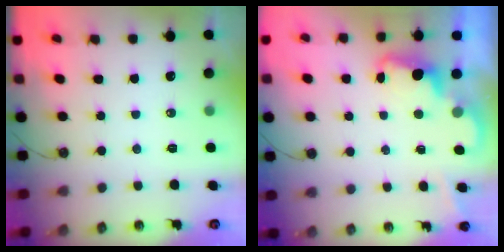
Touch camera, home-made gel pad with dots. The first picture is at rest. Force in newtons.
{"total": 2.3, "press": 2.3, "slide": 0.5}